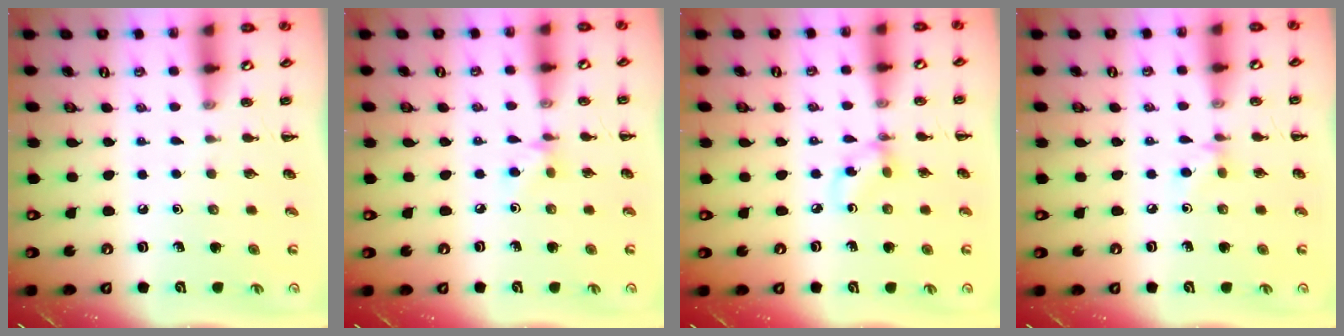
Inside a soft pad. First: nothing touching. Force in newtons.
{"total": 4.4, "press": 4.2, "slide": 1.2}
{"total": 3.7, "press": 3.7, "slide": 0.4}
{"total": 3.6, "press": 3.3, "slide": 1.3}